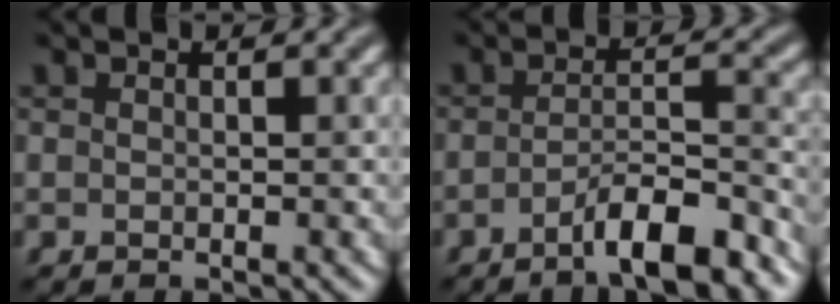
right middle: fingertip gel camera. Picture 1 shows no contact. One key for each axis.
{"total": 5.9, "fx": -3.9, "fy": 1.3, "fz": 4.2, "tx": -0.063, "ty": 0.007, "tz": -0.063}